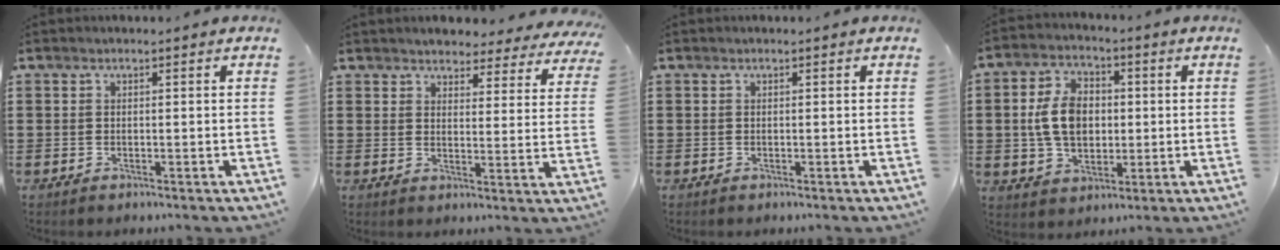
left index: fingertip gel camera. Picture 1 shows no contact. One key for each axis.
{"total": 3.7, "fx": 3.7, "fy": 0.2, "fz": 0.1, "tx": -0.014, "ty": -0.025, "tz": 0.063}
{"total": 0.0}
{"total": 8.3, "fx": 0.4, "fy": 5.6, "fz": 6.1, "tx": -0.143, "ty": 0.007, "tz": -0.001}